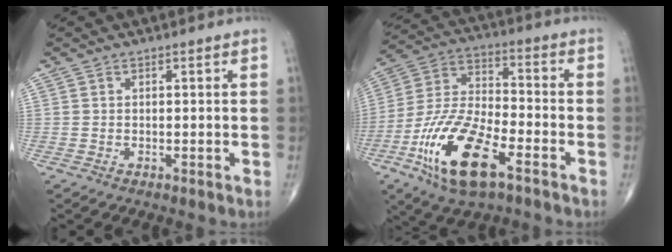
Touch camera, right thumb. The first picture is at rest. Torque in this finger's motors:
{"motor_torque": [0.88, -0.03, 1.51, -0.84, 0.38]}